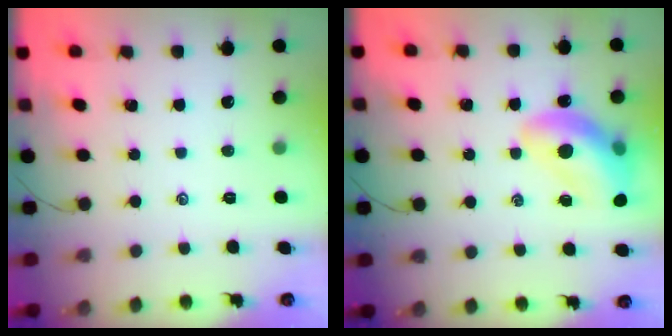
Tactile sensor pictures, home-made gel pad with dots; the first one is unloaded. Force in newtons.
{"total": 17.3, "press": 16.8, "slide": 4.4}